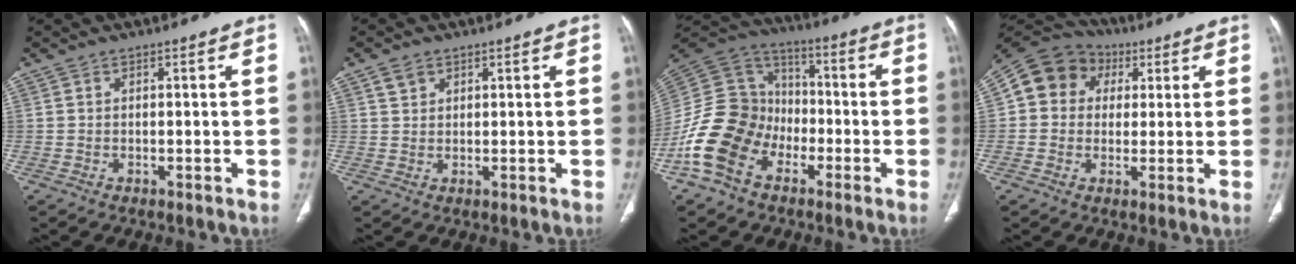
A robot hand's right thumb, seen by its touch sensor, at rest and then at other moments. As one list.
[{"total": 2.4, "force": [1.4, 1.7, 0.9], "torque": [-0.011, -0.002, 0.028]}, {"total": 17.0, "force": [-7.5, 12.8, 8.4], "torque": [-0.153, 0.065, -0.148]}, {"total": 11.5, "force": [2.7, 10.0, 5.0], "torque": [-0.071, 0.020, 0.033]}]